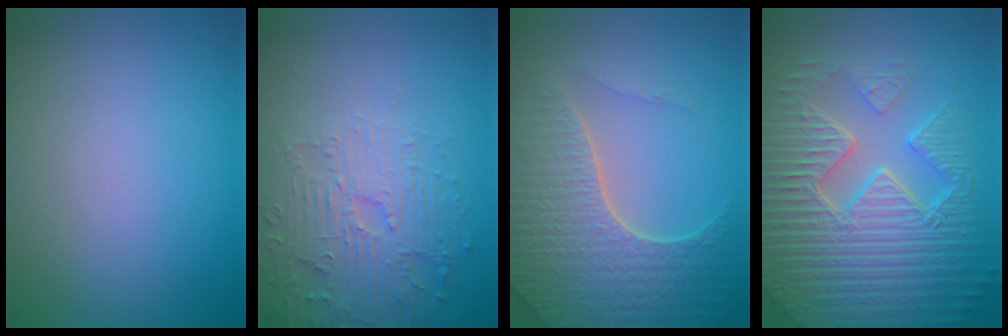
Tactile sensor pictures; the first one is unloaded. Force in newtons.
{"total": 5.0, "press": 3.9, "slide": 3.2}
{"total": 7.0, "press": 6.8, "slide": 1.7}
{"total": 9.8, "press": 6.8, "slide": 7.0}